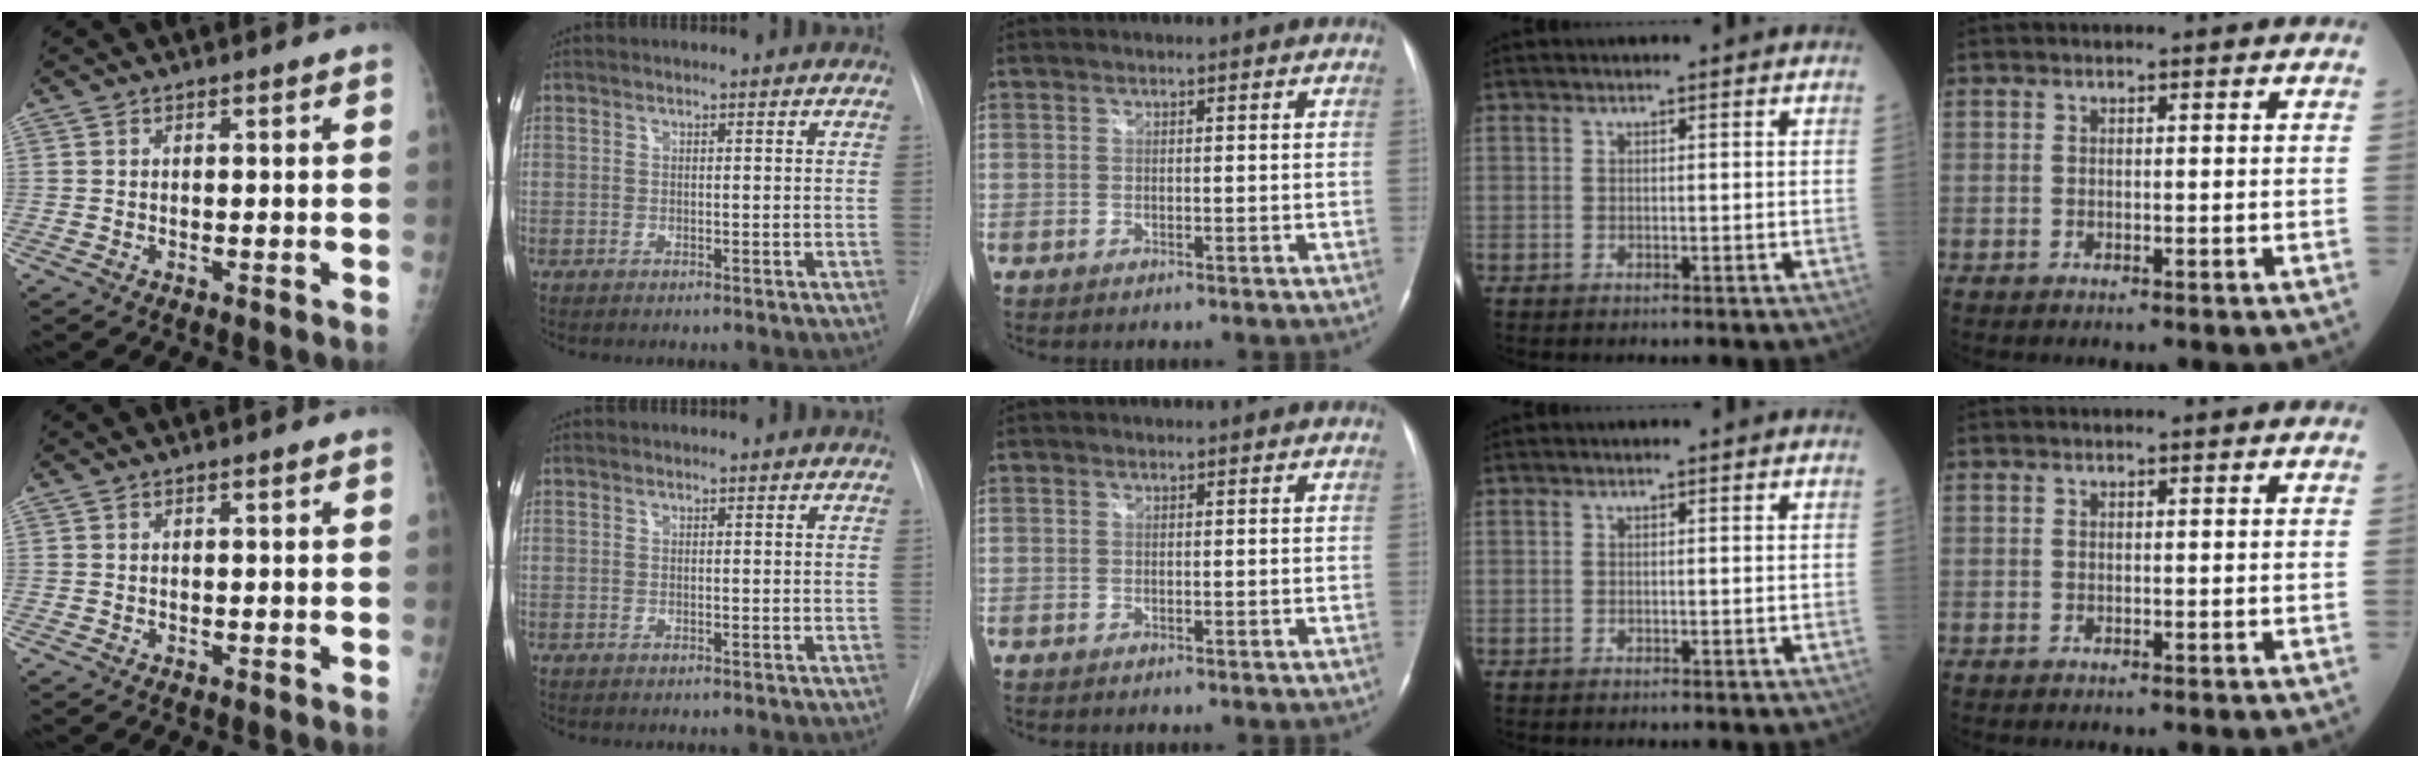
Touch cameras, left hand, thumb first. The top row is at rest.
{}